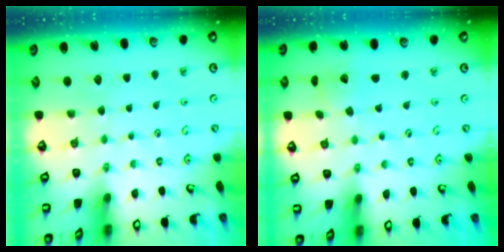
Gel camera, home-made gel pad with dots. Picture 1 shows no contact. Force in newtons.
{"total": 2.5, "press": 2.5, "slide": 0.1}